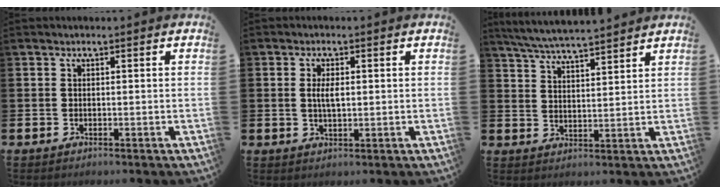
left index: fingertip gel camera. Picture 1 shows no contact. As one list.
[{"total": 2.7, "force": [0.5, 1.1, 2.4], "torque": [-0.039, 0.001, 0.004]}, {"total": 5.9, "force": [5.7, 0.0, 1.2], "torque": [-0.049, -0.028, 0.104]}]